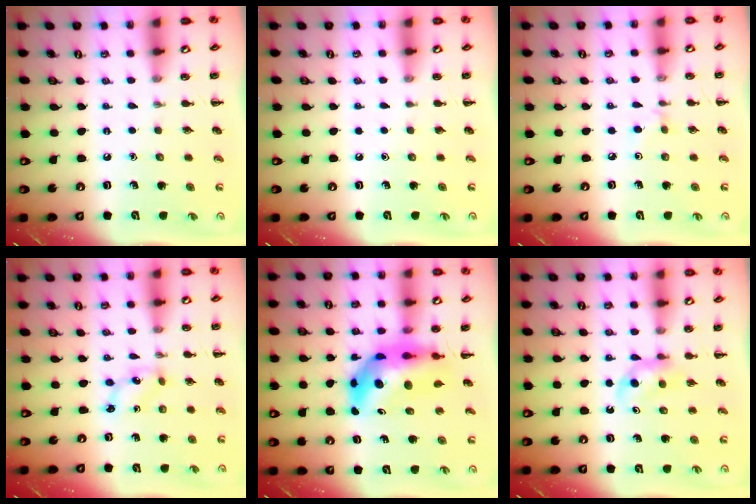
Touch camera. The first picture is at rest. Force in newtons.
{"total": 0.0}
{"total": 2.8, "press": 2.6, "slide": 1.0}
{"total": 1.6, "press": 1.5, "slide": 0.3}
{"total": 9.9, "press": 9.3, "slide": 3.3}
{"total": 3.5, "press": 3.1, "slide": 1.6}